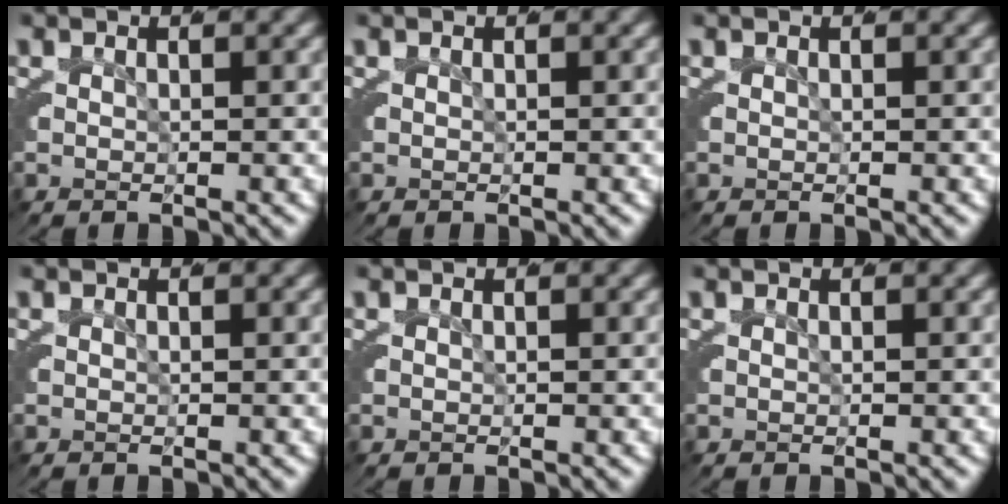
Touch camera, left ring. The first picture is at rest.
{"total": 0.0}
{"total": 0.0}
{"total": 0.0}
{"total": 0.0}
{"total": 0.0}